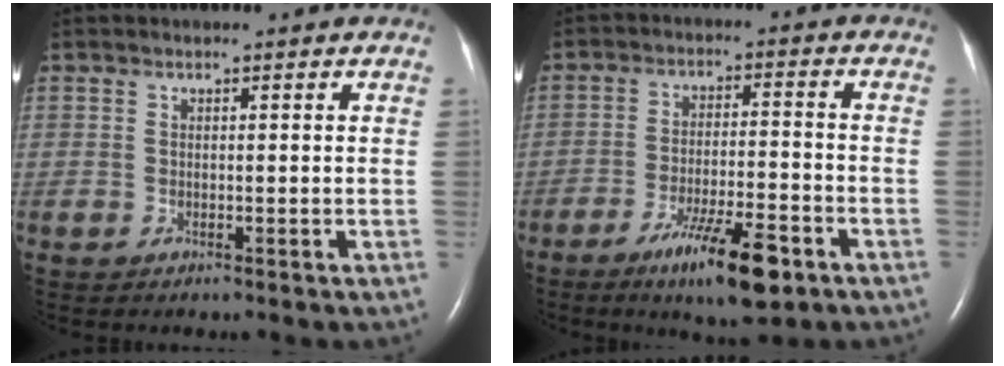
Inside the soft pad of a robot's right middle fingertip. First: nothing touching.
{"total": 10.2, "force": [-6.1, 1.4, 8.1], "torque": [-0.143, -0.018, -0.097]}